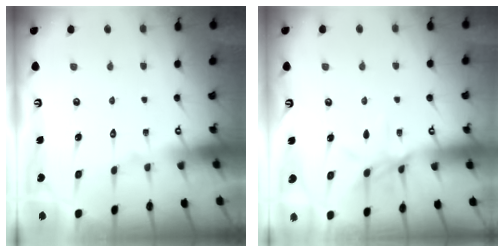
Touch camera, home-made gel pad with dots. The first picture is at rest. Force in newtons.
{"total": 7.6, "press": 7.6, "slide": 0.2}